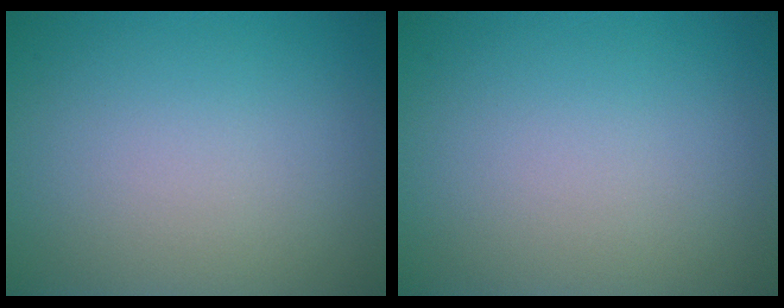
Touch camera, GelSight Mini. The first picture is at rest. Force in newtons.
{"total": 0.0}